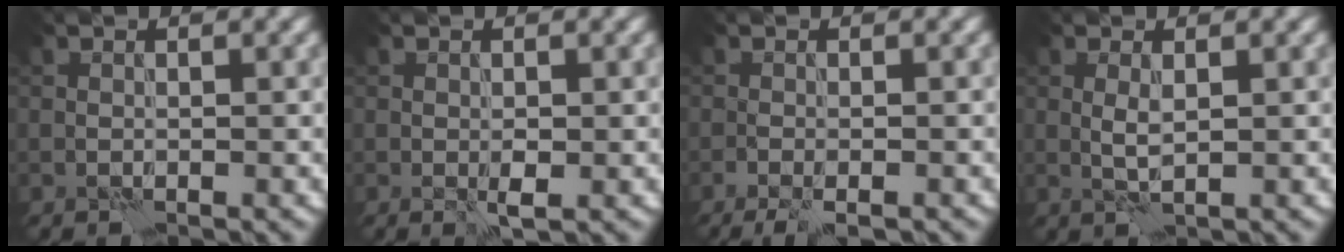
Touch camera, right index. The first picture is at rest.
{"total": 1.3, "force": [-0.2, 0.5, 1.2], "torque": [-0.021, -0.002, -0.004]}
{"total": 2.6, "force": [-1.8, 0.3, 1.8], "torque": [-0.035, -0.003, -0.031]}
{"total": 1.4, "force": [0.4, 0.2, 1.3], "torque": [-0.031, 0.003, 0.008]}